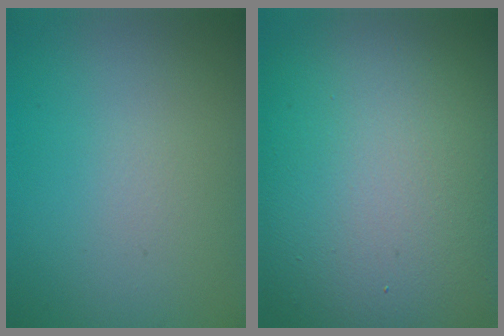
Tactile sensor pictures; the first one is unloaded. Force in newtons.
{"total": 18.0, "press": 17.9, "slide": 1.8}